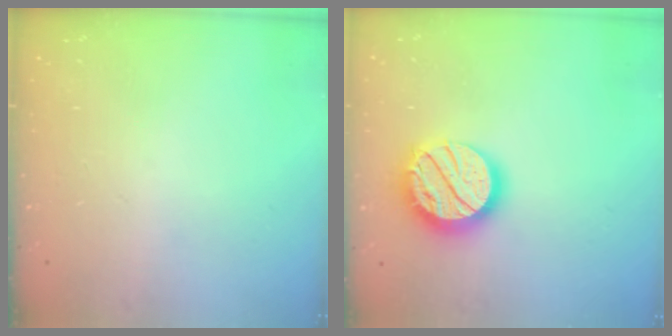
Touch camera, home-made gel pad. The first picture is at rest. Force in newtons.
{"total": 18.0, "press": 17.9, "slide": 1.4}